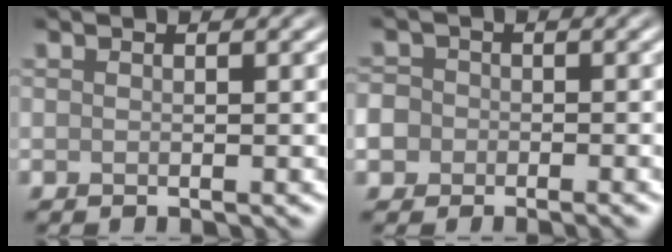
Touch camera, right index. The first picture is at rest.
{"total": 5.5, "force": [-2.8, 4.5, 1.7], "torque": [-0.029, -0.006, -0.067]}